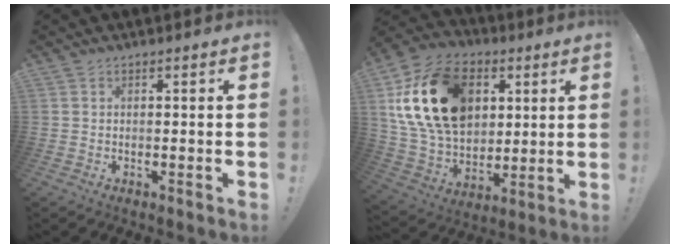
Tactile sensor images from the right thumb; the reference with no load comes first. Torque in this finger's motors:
{"motor_torque": [0.59, 1.04, 1.94, 0.83, 0.84]}